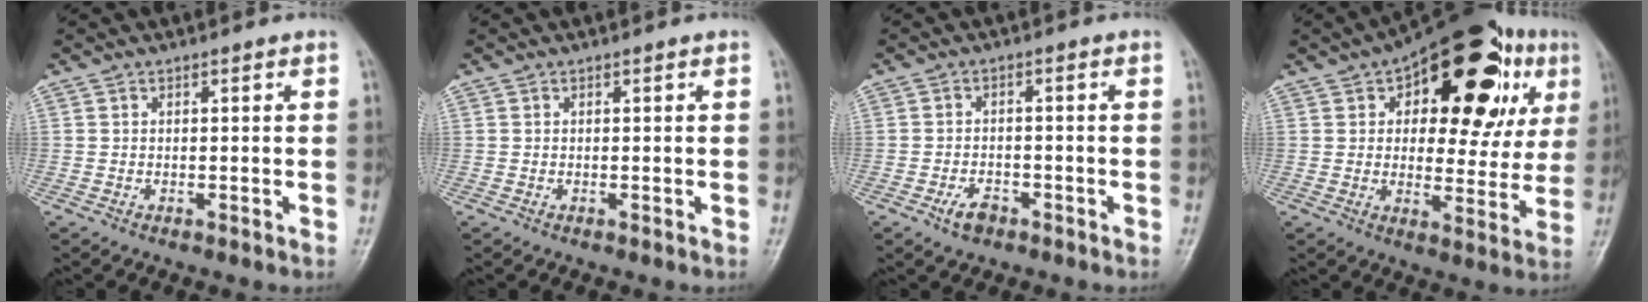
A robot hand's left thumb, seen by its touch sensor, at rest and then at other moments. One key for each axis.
{"total": 0.0}
{"total": 3.5, "fx": -2.2, "fy": 2.0, "fz": 1.8, "tx": -0.028, "ty": 0.012, "tz": -0.037}
{"total": 25.8, "fx": 9.7, "fy": 12.9, "fz": 20.1, "tx": -0.228, "ty": 0.015, "tz": 0.133}